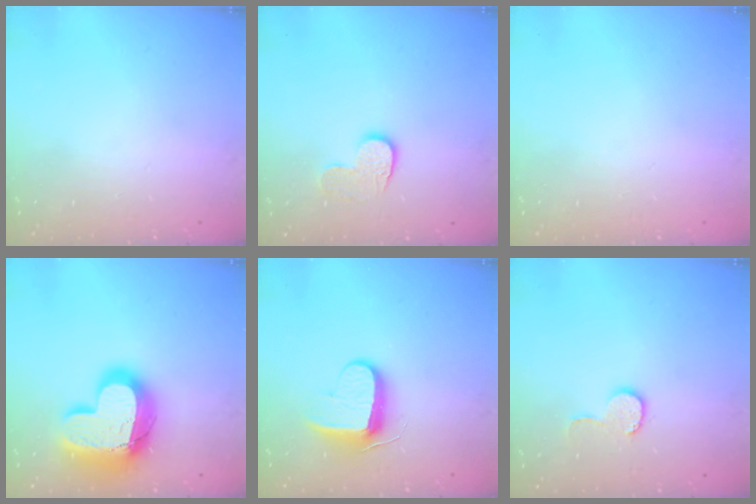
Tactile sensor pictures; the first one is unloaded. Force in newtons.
{"total": 6.7, "press": 6.7, "slide": 0.5}
{"total": 0.6, "press": 0.6, "slide": 0.2}
{"total": 18.9, "press": 18.8, "slide": 1.5}
{"total": 8.7, "press": 8.7, "slide": 0.9}
{"total": 6.4, "press": 6.4, "slide": 0.6}